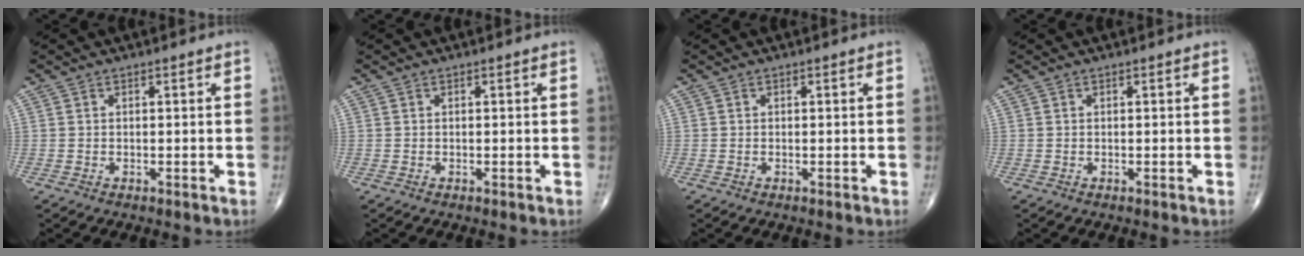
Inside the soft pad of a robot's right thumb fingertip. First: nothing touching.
{"total": 0.0}
{"total": 0.0}
{"total": 0.0}